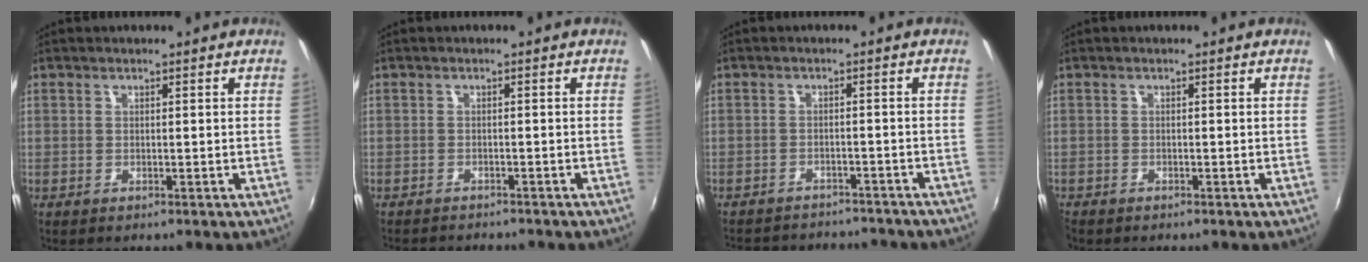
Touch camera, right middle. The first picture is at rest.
{"total": 4.4, "force": [-4.2, 0.7, 1.3], "torque": [-0.036, -0.013, -0.064]}
{"total": 15.2, "force": [-13.3, 4.8, 5.6], "torque": [-0.116, -0.002, -0.172]}
{"total": 0.9, "force": [-0.8, 0.4, 0.0], "torque": [-0.005, -0.002, -0.017]}